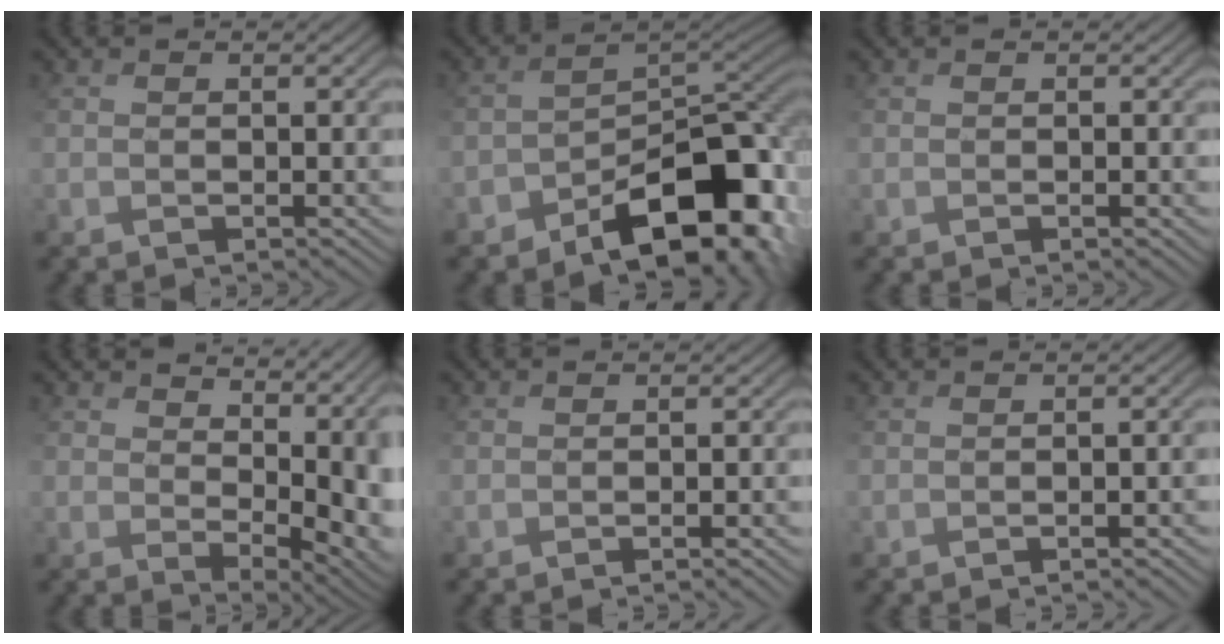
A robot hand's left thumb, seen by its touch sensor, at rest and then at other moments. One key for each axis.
{"total": 13.0, "fx": -6.9, "fy": 6.6, "fz": 8.9, "tx": -0.111, "ty": -0.009, "tz": -0.108}
{"total": 0.8, "fx": -0.2, "fy": 0.4, "fz": 0.7, "tx": -0.011, "ty": 0.000, "tz": 0.002}
{"total": 10.7, "fx": 3.6, "fy": 6.2, "fz": 8.0, "tx": -0.138, "ty": -0.026, "tz": 0.093}
{"total": 2.9, "fx": -1.7, "fy": 0.6, "fz": 2.2, "tx": -0.017, "ty": 0.007, "tz": -0.005}
{"total": 3.5, "fx": -2.0, "fy": 0.7, "fz": 2.8, "tx": -0.014, "ty": 0.009, "tz": -0.008}